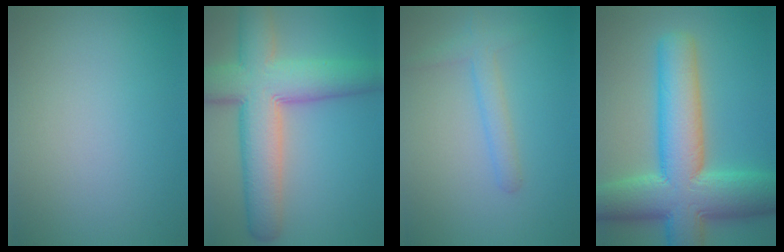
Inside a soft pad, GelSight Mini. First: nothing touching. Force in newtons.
{"total": 10.5, "press": 10.4, "slide": 0.6}
{"total": 2.1, "press": 2.1, "slide": 0.1}
{"total": 13.0, "press": 13.0, "slide": 0.7}